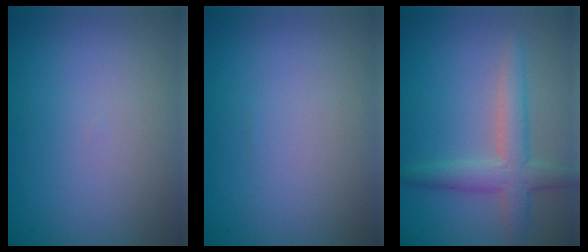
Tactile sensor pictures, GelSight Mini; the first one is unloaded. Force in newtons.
{"total": 0.0}
{"total": 3.7, "press": 3.7, "slide": 0.2}